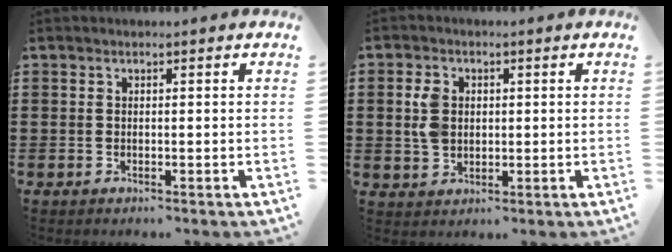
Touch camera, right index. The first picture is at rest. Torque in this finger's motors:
{"motor_torque": [0.16, -0.10, 0.11, 0.08]}